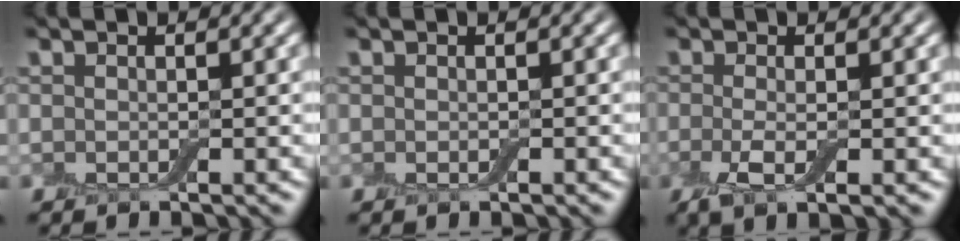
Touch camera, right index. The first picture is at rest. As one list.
[{"total": 0.0}, {"total": 2.8, "force": [-0.6, 0.9, 2.6], "torque": [-0.059, -0.010, -0.015]}]